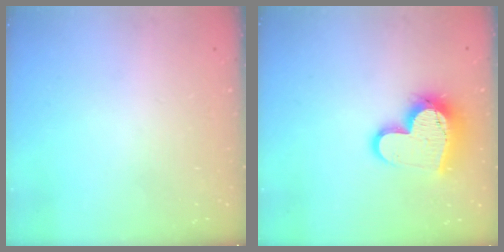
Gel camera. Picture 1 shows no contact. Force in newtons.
{"total": 13.7, "press": 13.6, "slide": 1.3}